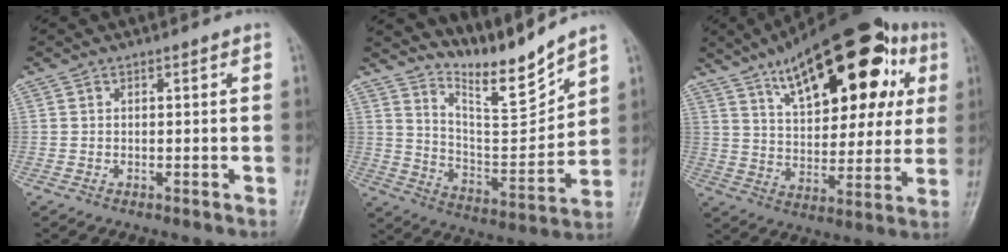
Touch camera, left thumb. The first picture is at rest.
{"total": 11.3, "force": [10.5, 0.6, 4.0], "torque": [-0.047, -0.090, 0.201]}
{"total": 26.7, "force": [11.5, 12.1, 20.8], "torque": [-0.264, 0.001, 0.174]}